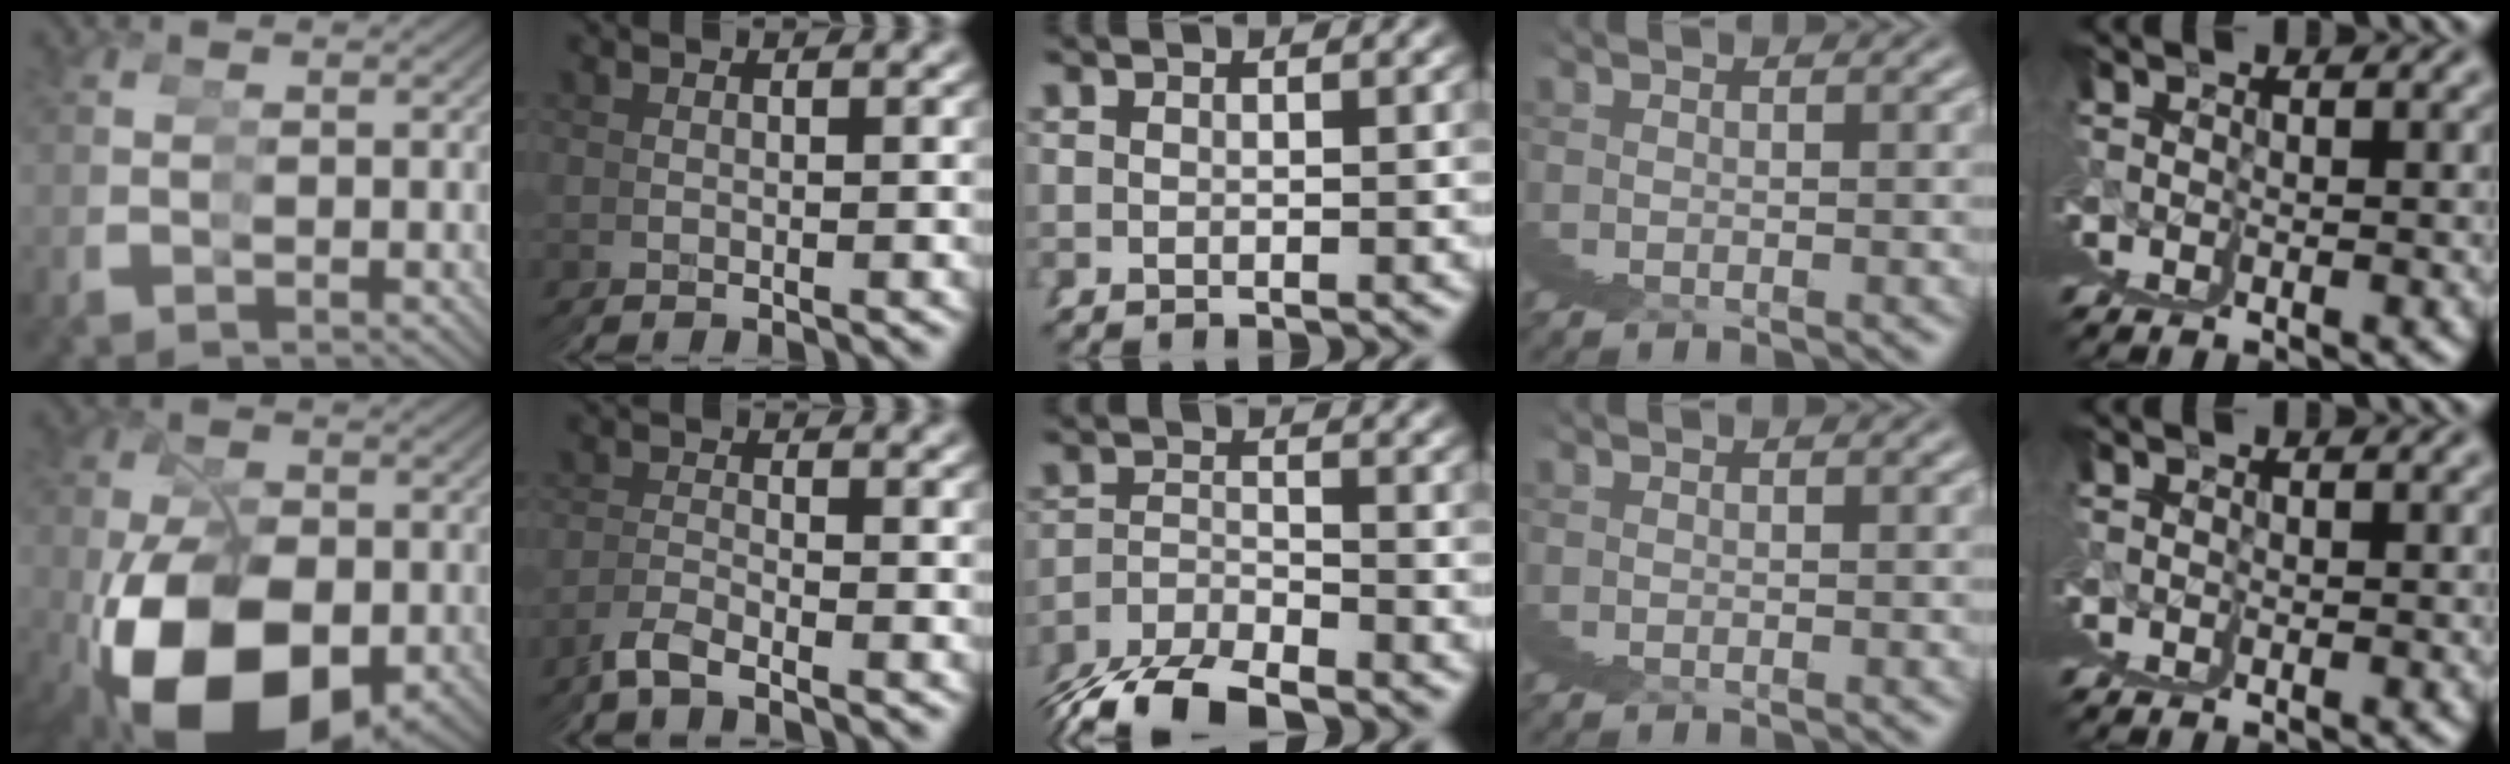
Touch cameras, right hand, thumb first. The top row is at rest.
{"thumb": {"total": 12.4, "force": [-3.7, 7.4, 9.3], "torque": [-0.181, -0.032, -0.036]}, "index": {"total": 3.4, "force": [-2.4, -1.5, -1.9], "torque": [0.028, 0.013, -0.052]}, "middle": {"total": 6.1, "force": [-5.5, 1.5, 2.0], "torque": [-0.026, -0.001, -0.092]}}